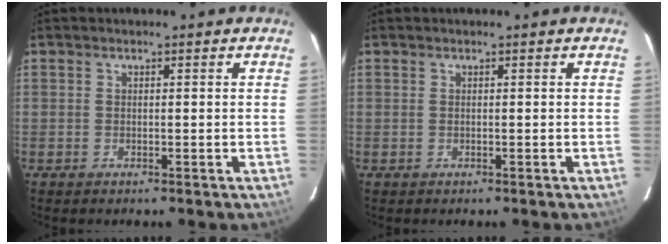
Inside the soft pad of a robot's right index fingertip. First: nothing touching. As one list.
[{"total": 0.0}]